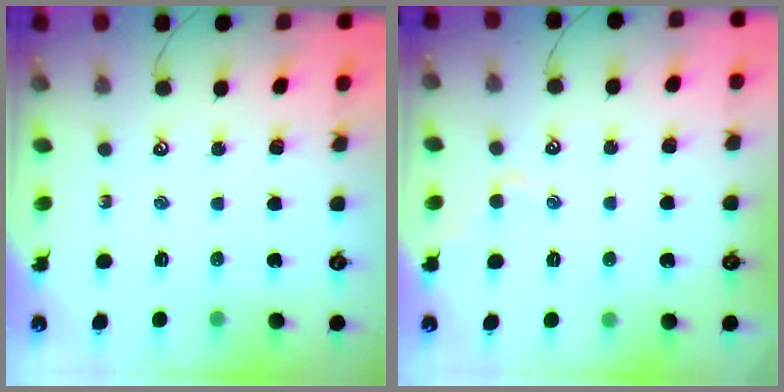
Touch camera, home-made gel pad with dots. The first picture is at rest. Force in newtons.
{"total": 1.9, "press": 1.8, "slide": 0.4}